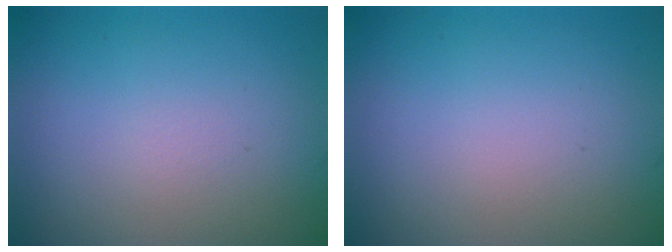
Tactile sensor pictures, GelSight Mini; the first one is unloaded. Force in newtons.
{"total": 0.0}